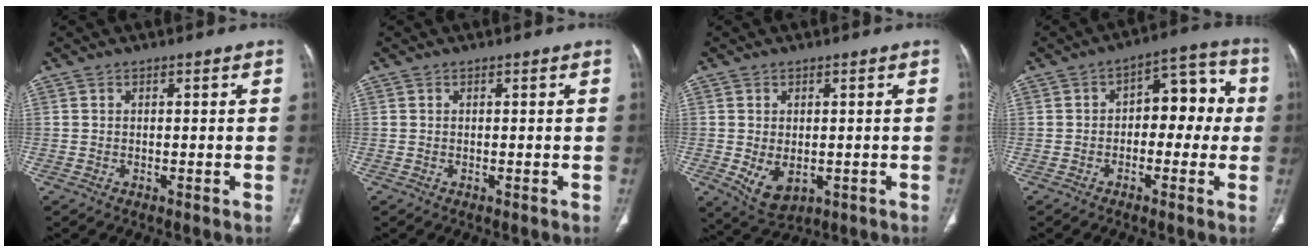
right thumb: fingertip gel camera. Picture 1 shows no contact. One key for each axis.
{"total": 0.0}
{"total": 6.0, "fx": -1.1, "fy": 3.9, "fz": 4.5, "tx": -0.071, "ty": -0.010, "tz": 0.000}
{"total": 10.4, "fx": -0.1, "fy": 6.3, "fz": 8.2, "tx": -0.063, "ty": 0.044, "tz": -0.013}